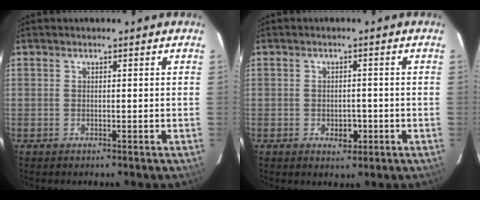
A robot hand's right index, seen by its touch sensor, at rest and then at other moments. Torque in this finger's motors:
{"motor_torque": [0.21, 0.18, 0.02, 0.01]}